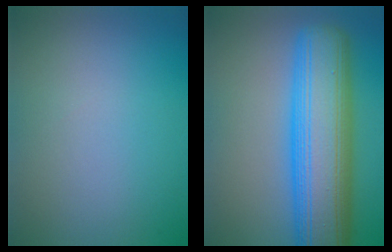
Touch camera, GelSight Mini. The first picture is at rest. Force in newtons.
{"total": 12.1, "press": 12.1, "slide": 0.5}